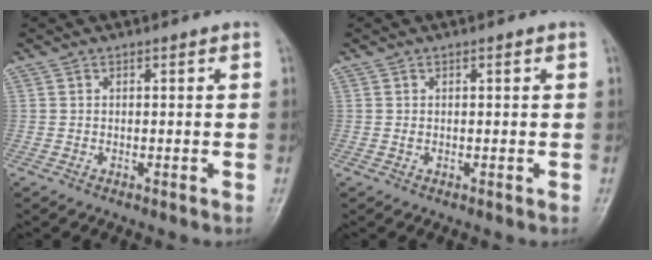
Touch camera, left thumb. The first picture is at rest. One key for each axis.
{"total": 0.7, "fx": 0.2, "fy": 0.3, "fz": 0.6, "tx": -0.009, "ty": 0.005, "tz": 0.006}